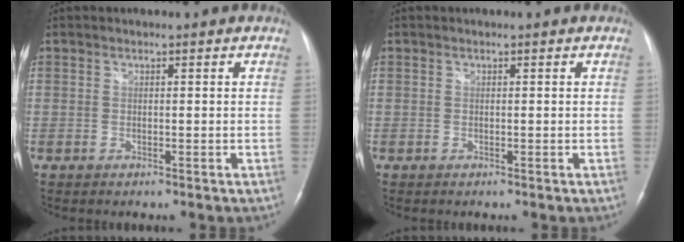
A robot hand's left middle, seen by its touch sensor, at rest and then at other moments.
{"total": 0.0}